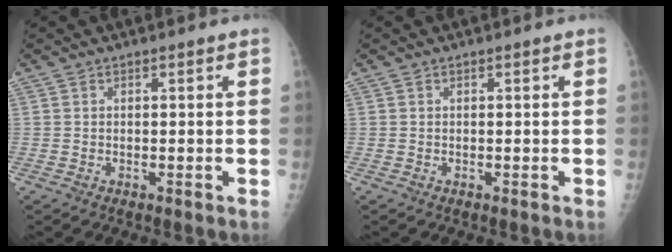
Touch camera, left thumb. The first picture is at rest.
{"total": 0.0}